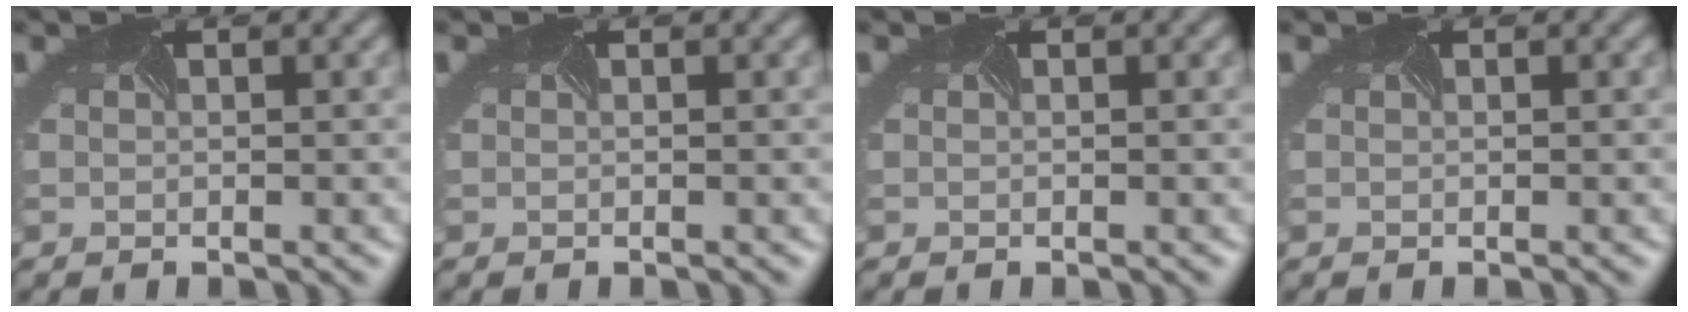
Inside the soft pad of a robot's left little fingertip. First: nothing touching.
{"total": 0.0}
{"total": 0.0}
{"total": 0.0}